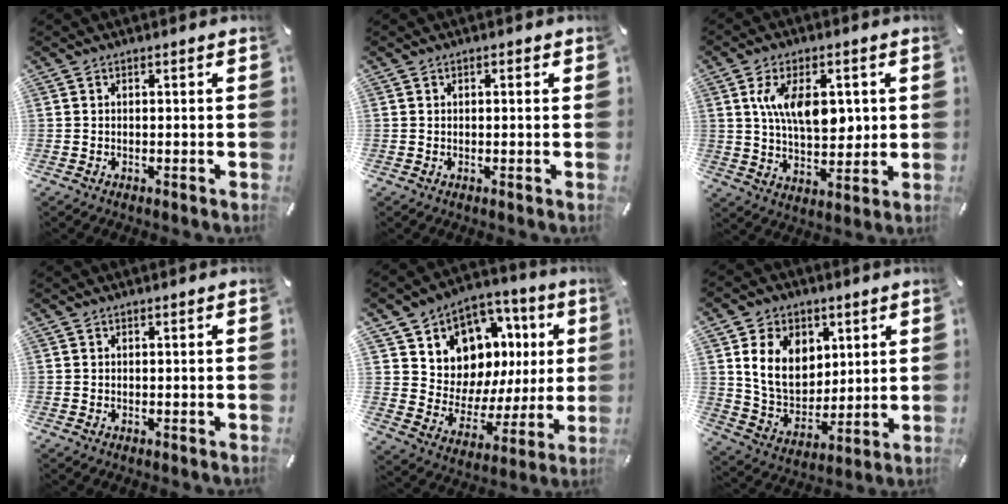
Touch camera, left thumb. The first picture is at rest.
{"total": 0.5, "force": [0.1, 0.4, 0.3], "torque": [-0.006, 0.004, 0.001]}
{"total": 12.7, "force": [2.8, 7.0, 10.2], "torque": [-0.179, -0.002, 0.048]}
{"total": 0.0}
{"total": 10.6, "force": [6.1, 8.4, 2.5], "torque": [-0.037, -0.077, 0.117]}
{"total": 13.2, "force": [4.4, 10.5, 6.6], "torque": [-0.135, -0.014, 0.084]}